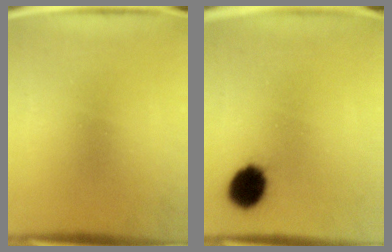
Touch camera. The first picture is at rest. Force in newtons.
{"total": 9.1}